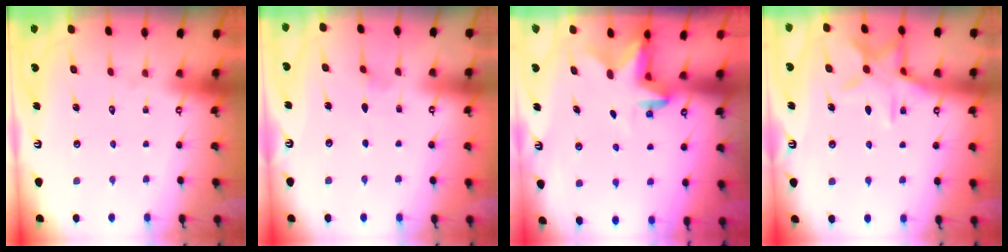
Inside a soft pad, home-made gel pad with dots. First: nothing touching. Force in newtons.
{"total": 4.1, "press": 3.7, "slide": 1.7}
{"total": 2.9, "press": 2.9, "slide": 0.5}
{"total": 11.5, "press": 11.4, "slide": 0.8}